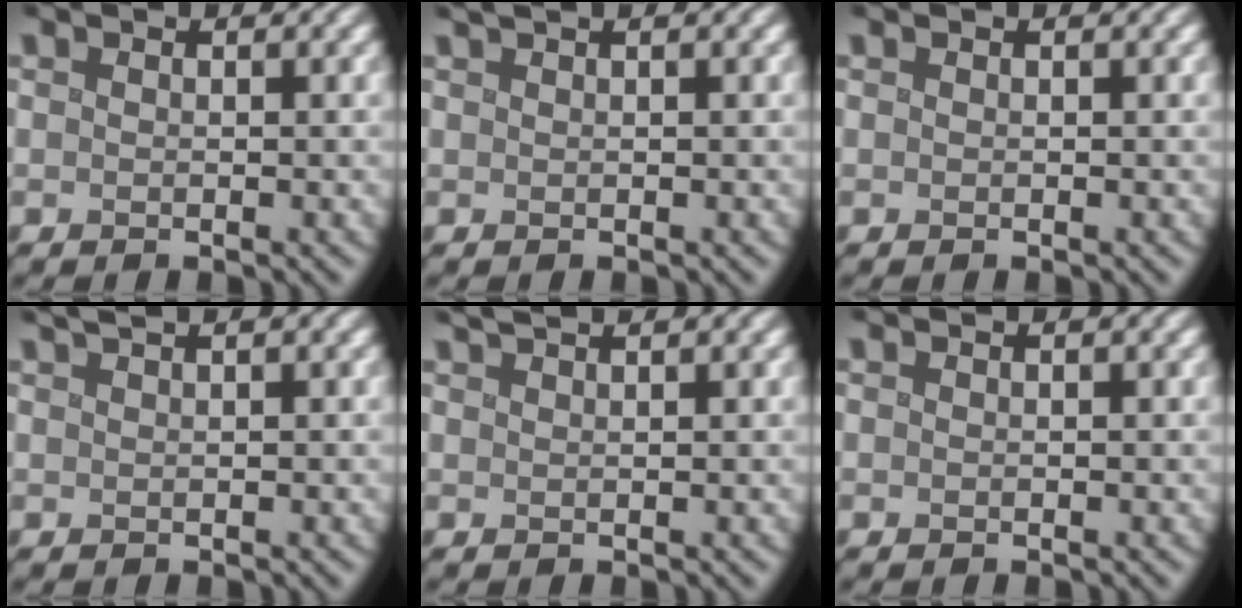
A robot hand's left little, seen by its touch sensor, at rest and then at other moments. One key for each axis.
{"total": 2.1, "fx": 1.6, "fy": 0.7, "fz": 1.3, "tx": -0.004, "ty": 0.009, "tz": 0.008}
{"total": 0.0}
{"total": 3.0, "fx": 2.2, "fy": 0.9, "fz": 1.8, "tx": -0.007, "ty": 0.016, "tz": 0.012}
{"total": 2.6, "fx": 2.2, "fy": 0.6, "fz": 1.2, "tx": 0.001, "ty": 0.012, "tz": 0.015}
{"total": 0.0}